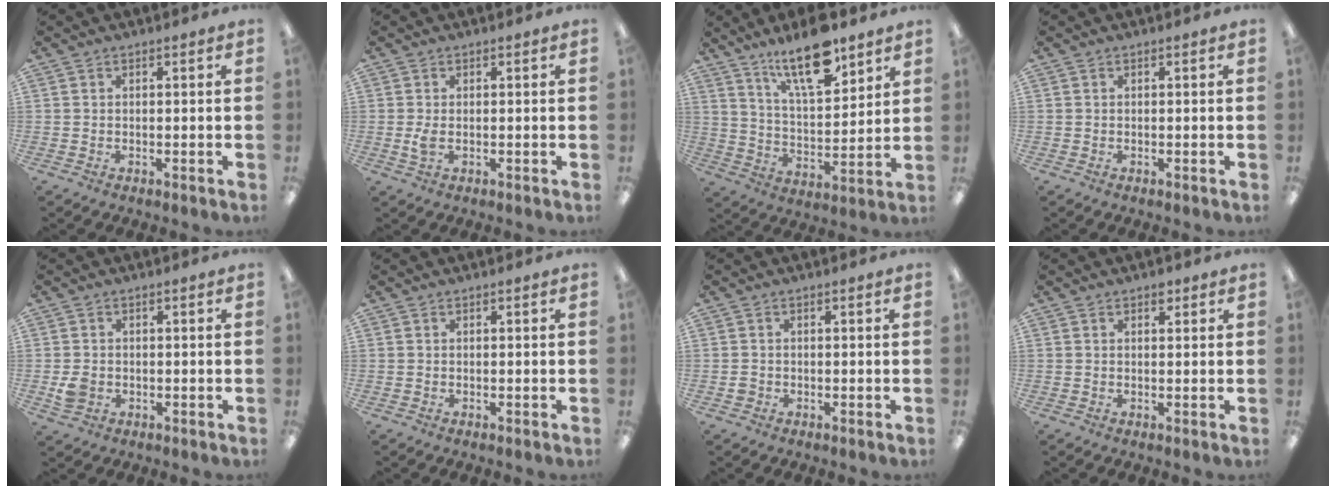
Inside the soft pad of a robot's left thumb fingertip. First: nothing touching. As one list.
[{"total": 3.0, "force": [0.0, 1.4, 2.6], "torque": [-0.062, -0.001, -0.005]}, {"total": 15.8, "force": [11.5, 5.3, 9.5], "torque": [-0.154, -0.060, 0.192]}, {"total": 0.0}, {"total": 3.3, "force": [-0.7, 2.7, 1.8], "torque": [-0.021, 0.003, -0.012]}, {"total": 0.0}, {"total": 1.2, "force": [-0.4, 1.0, 0.3], "torque": [-0.007, 0.004, -0.011]}, {"total": 1.9, "force": [1.2, 1.0, 1.1], "torque": [-0.007, -0.004, 0.019]}]